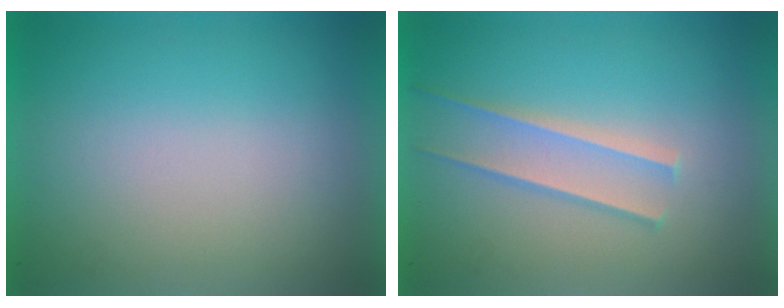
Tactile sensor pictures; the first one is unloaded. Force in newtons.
{"total": 1.7}